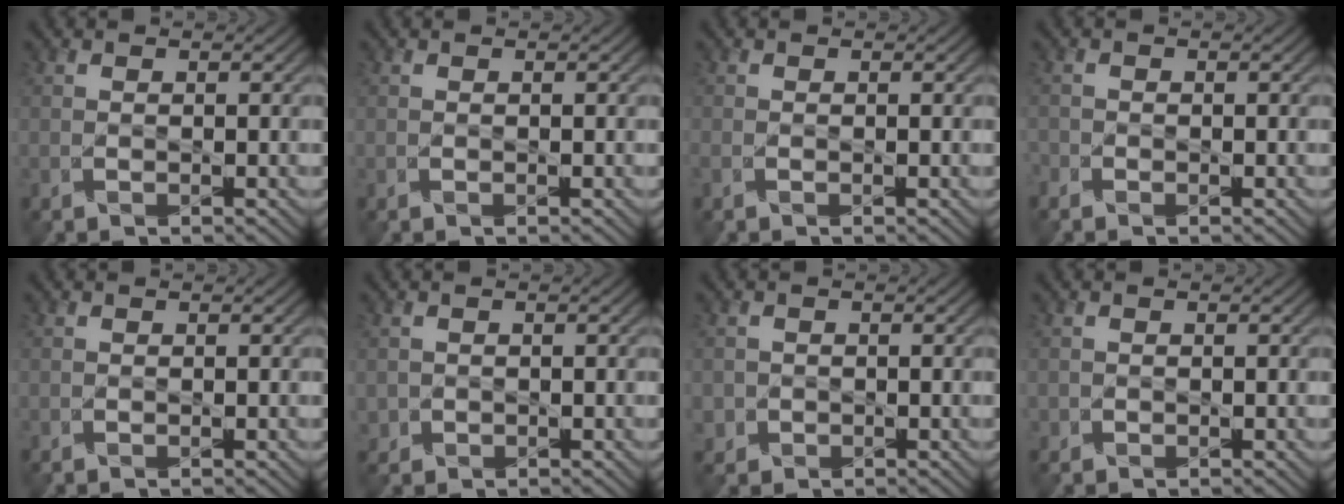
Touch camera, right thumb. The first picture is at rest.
{"total": 0.0}
{"total": 0.7, "force": [-0.5, 0.4, 0.4], "torque": [-0.012, -0.003, -0.011]}
{"total": 1.0, "force": [-0.9, 0.5, 0.1], "torque": [-0.004, -0.004, -0.023]}
{"total": 0.0}
{"total": 1.3, "force": [-0.2, 1.3, 0.0], "torque": [0.002, -0.008, -0.007]}
{"total": 1.7, "force": [-0.4, 1.6, 0.1], "torque": [0.002, -0.006, -0.011]}
{"total": 0.7, "force": [-0.2, 0.7, 0.0], "torque": [0.003, -0.006, -0.007]}